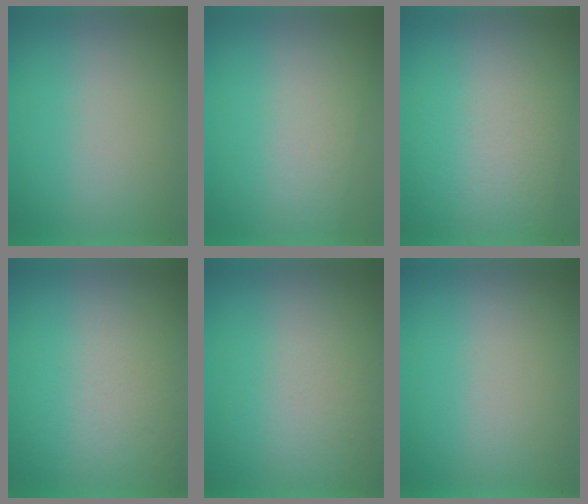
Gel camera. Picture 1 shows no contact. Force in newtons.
{"total": 2.0}
{"total": 2.8}
{"total": 3.6}
{"total": 2.7}
{"total": 0.0}